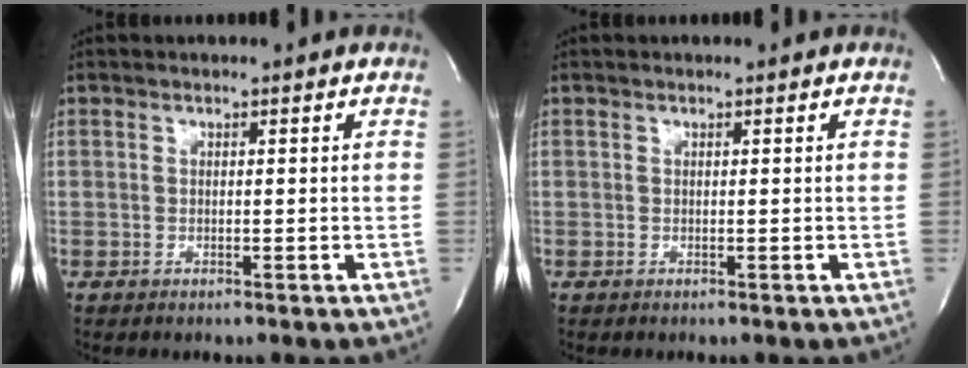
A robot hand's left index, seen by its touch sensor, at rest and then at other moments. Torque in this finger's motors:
{"motor_torque": [0.02, 0.02, 0.00, -0.07]}